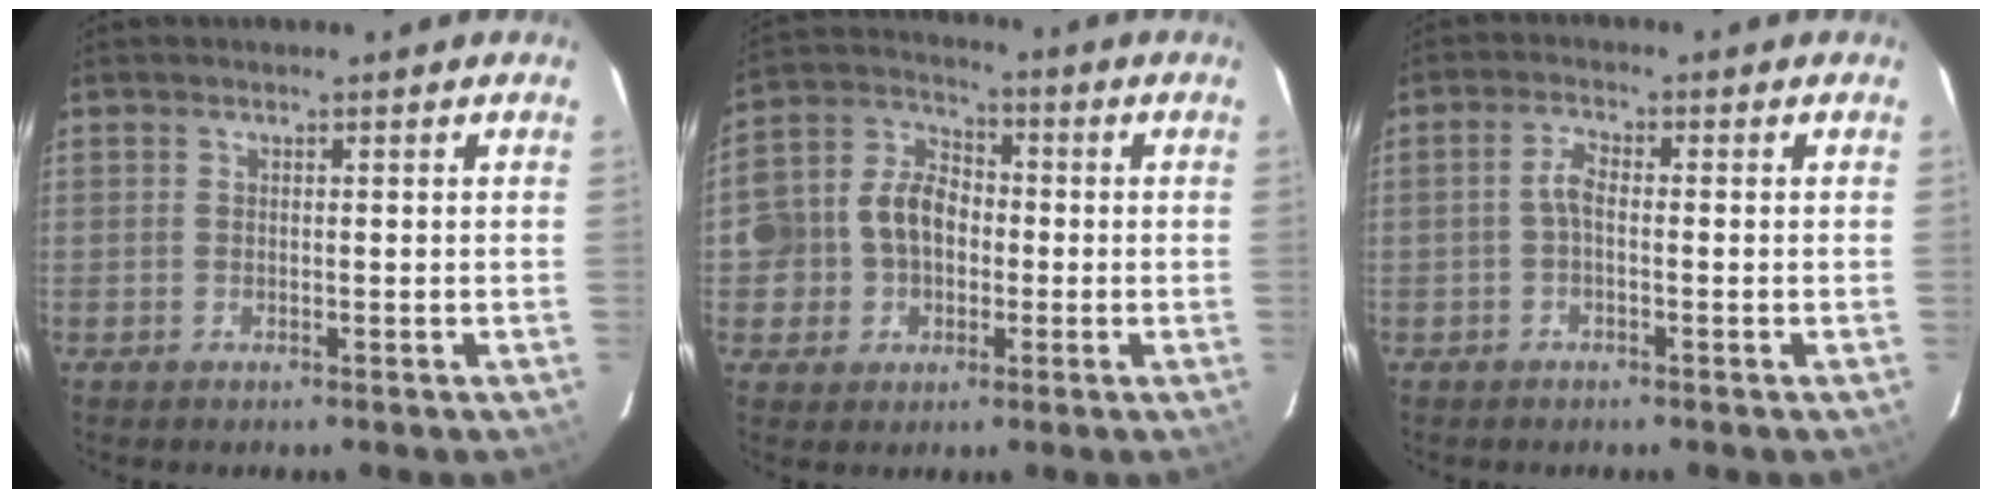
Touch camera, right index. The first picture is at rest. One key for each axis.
{"total": 10.9, "fx": -1.4, "fy": 9.4, "fz": 5.4, "tx": -0.127, "ty": 0.039, "tz": -0.025}
{"total": 2.4, "fx": -0.7, "fy": 1.0, "fz": 2.1, "tx": -0.048, "ty": 0.009, "tz": -0.015}